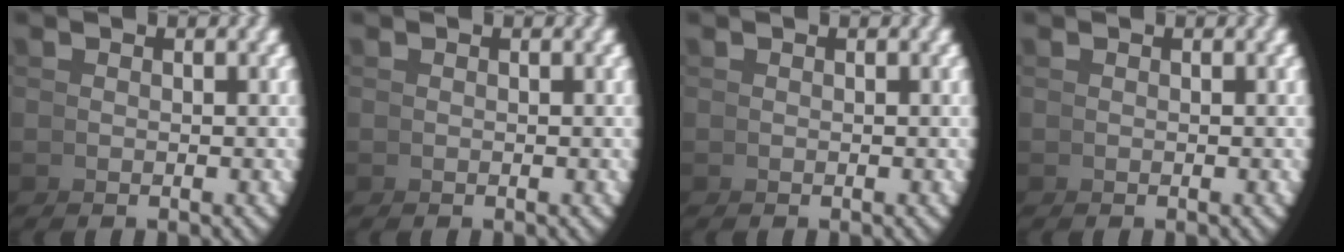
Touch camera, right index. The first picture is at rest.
{"total": 0.0}
{"total": 0.0}
{"total": 0.0}